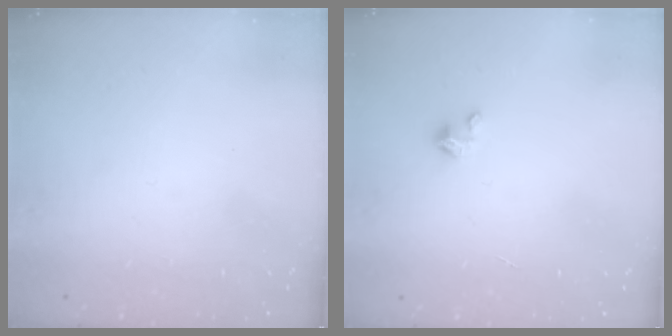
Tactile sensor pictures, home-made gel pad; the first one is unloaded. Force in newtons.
{"total": 2.0, "press": 1.9, "slide": 0.3}